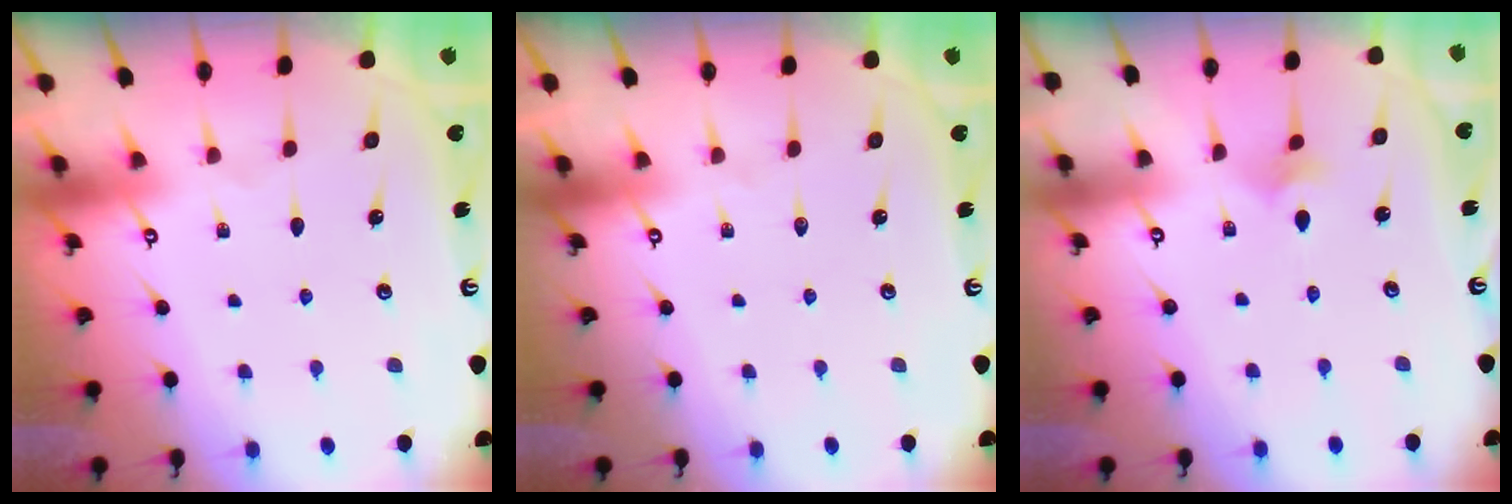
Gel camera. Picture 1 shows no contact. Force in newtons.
{"total": 0.0}
{"total": 2.0, "press": 1.9, "slide": 0.5}